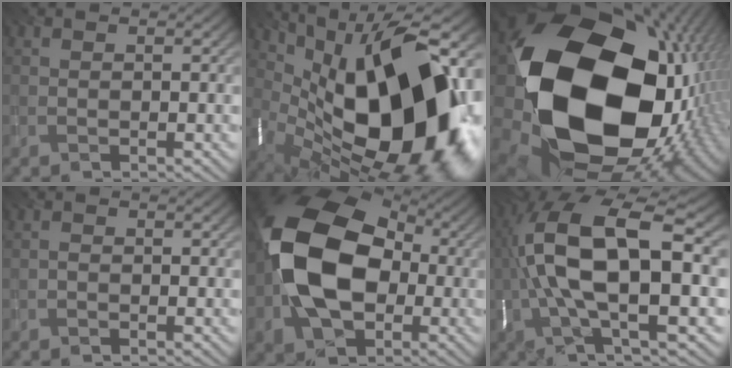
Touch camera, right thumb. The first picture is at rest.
{"total": 18.8, "force": [0.7, 9.6, 16.1], "torque": [-0.254, -0.014, 0.018]}
{"total": 23.3, "force": [-1.5, 17.5, 15.3], "torque": [-0.369, -0.084, 0.027]}
{"total": 0.6, "force": [-0.6, 0.1, 0.1], "torque": [0.001, -0.001, -0.014]}
{"total": 16.0, "force": [-0.9, 11.0, 11.6], "torque": [-0.217, 0.000, -0.027]}
{"total": 14.5, "force": [0.3, 4.7, 13.7], "torque": [-0.291, 0.011, -0.001]}